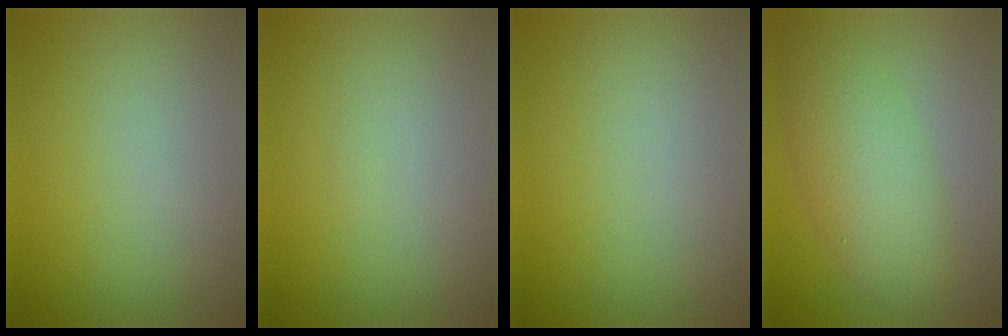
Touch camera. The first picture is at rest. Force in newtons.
{"total": 0.0}
{"total": 0.0}
{"total": 5.6, "press": 5.6, "slide": 0.2}